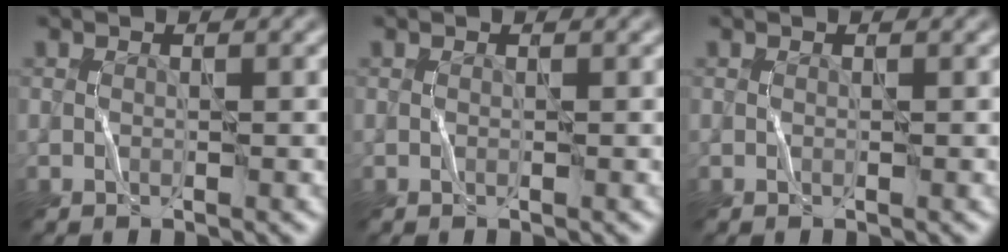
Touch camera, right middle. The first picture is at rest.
{"total": 0.0}
{"total": 0.0}